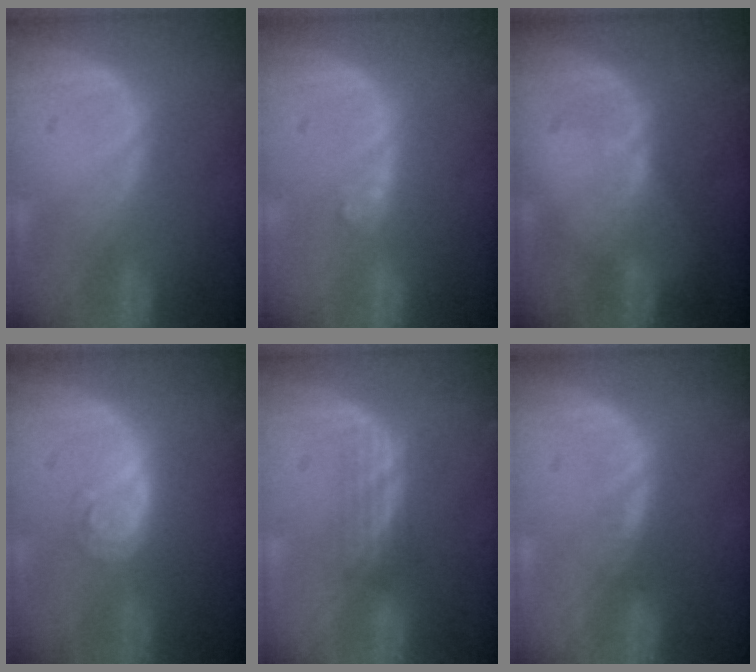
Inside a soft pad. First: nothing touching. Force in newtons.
{"total": 2.4, "press": 2.0, "slide": 1.3}
{"total": 2.0, "press": 1.6, "slide": 1.3}
{"total": 4.3, "press": 3.9, "slide": 1.9}
{"total": 2.3, "press": 2.2, "slide": 0.3}
{"total": 0.8, "press": 0.8, "slide": 0.1}